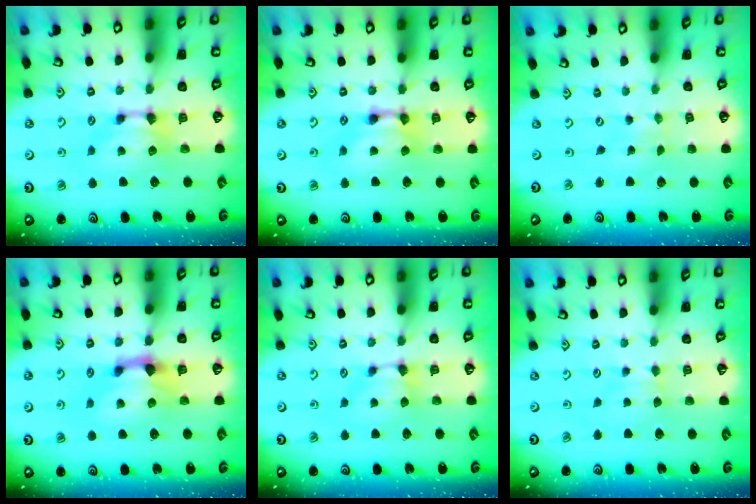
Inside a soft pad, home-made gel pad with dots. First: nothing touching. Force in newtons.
{"total": 2.0, "press": 2.0, "slide": 0.1}
{"total": 5.8, "press": 5.8, "slide": 0.2}
{"total": 2.5, "press": 2.0, "slide": 1.5}
{"total": 0.8, "press": 0.7, "slide": 0.5}
{"total": 1.9, "press": 1.8, "slide": 0.4}